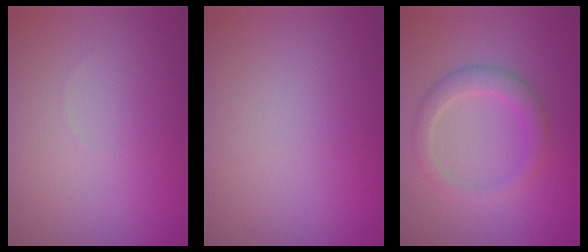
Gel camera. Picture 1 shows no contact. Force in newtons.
{"total": 0.0}
{"total": 2.9, "press": 2.9, "slide": 0.2}